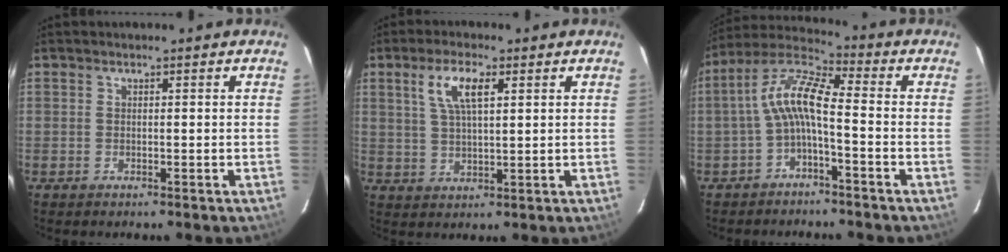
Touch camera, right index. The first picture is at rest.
{"total": 6.7, "force": [2.8, 2.1, 5.6], "torque": [-0.108, 0.007, 0.056]}
{"total": 8.6, "force": [-1.9, 2.0, 8.1], "torque": [-0.183, 0.023, -0.040]}